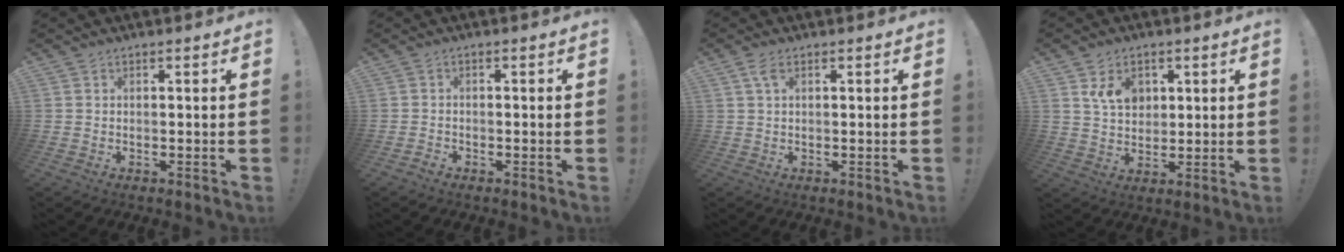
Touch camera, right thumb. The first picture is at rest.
{"total": 1.7, "force": [-1.5, 0.6, 0.5], "torque": [-0.004, 0.004, -0.027]}
{"total": 3.0, "force": [1.1, 1.3, 2.5], "torque": [-0.044, 0.000, 0.018]}
{"total": 8.3, "force": [3.8, 6.2, 4.1], "torque": [-0.061, -0.012, 0.073]}